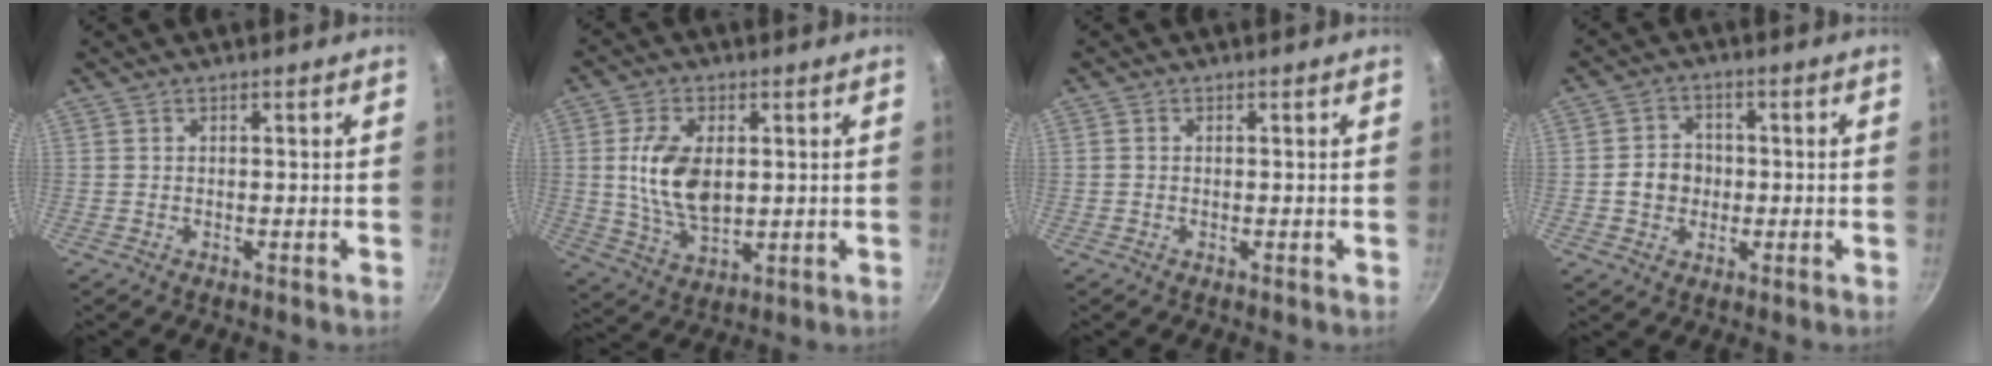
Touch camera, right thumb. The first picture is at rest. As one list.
[{"total": 10.9, "force": [1.3, 6.2, 8.8], "torque": [-0.162, -0.011, 0.029]}, {"total": 0.6, "force": [-0.1, 0.5, 0.2], "torque": [-0.004, 0.003, -0.002]}, {"total": 5.8, "force": [-0.6, 5.1, 2.7], "torque": [-0.016, 0.013, -0.017]}]